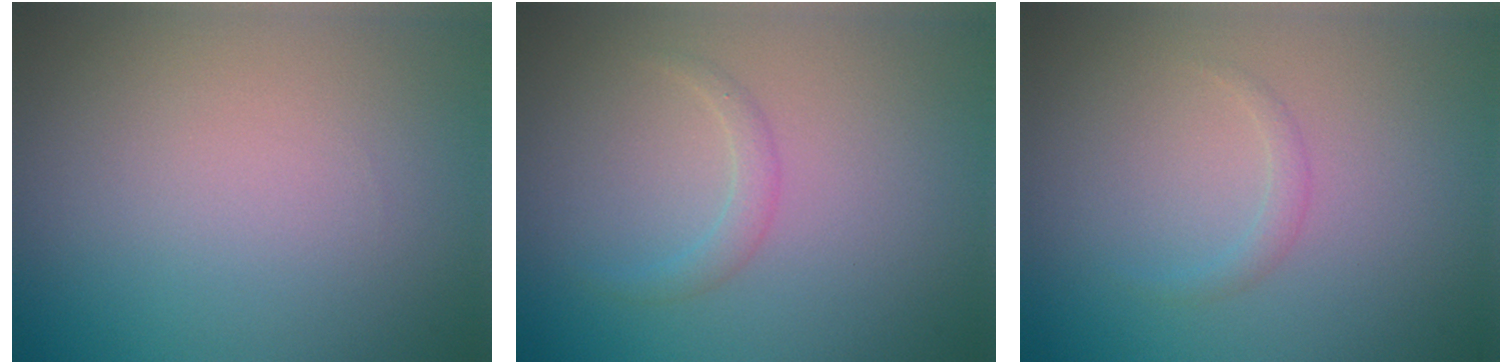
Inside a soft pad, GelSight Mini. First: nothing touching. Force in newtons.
{"total": 1.2, "press": 1.2, "slide": 0.1}
{"total": 0.9, "press": 0.9, "slide": 0.0}